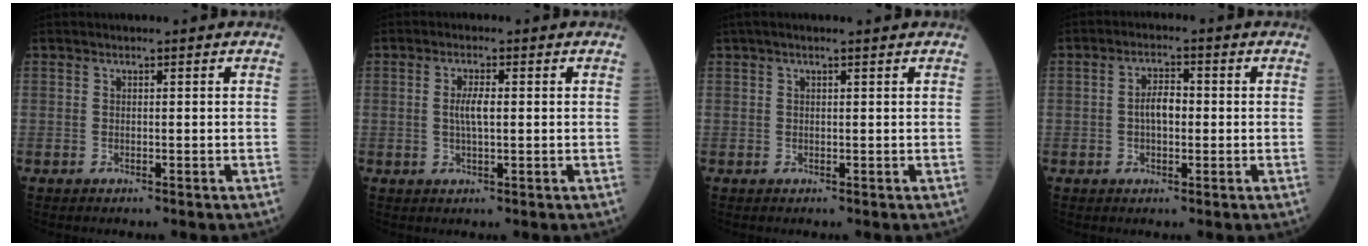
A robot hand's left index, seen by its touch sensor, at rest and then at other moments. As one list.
[{"total": 3.0, "force": [0.1, 0.6, 2.9], "torque": [-0.060, -0.001, 0.003]}, {"total": 2.6, "force": [1.9, 0.0, 1.8], "torque": [-0.030, 0.020, 0.029]}, {"total": 3.8, "force": [-0.3, 1.8, 3.3], "torque": [-0.066, 0.008, -0.008]}]